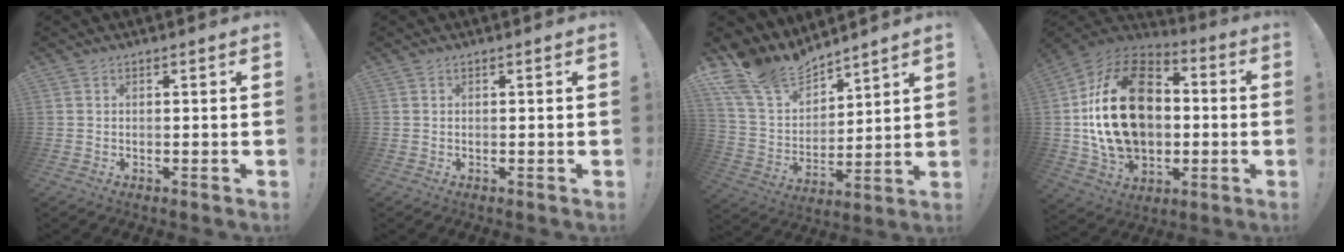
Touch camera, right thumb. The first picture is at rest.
{"total": 0.0}
{"total": 15.2, "force": [13.2, 6.6, 3.7], "torque": [-0.091, -0.102, 0.250]}
{"total": 27.1, "force": [1.3, 18.8, 19.6], "torque": [-0.360, 0.022, 0.036]}